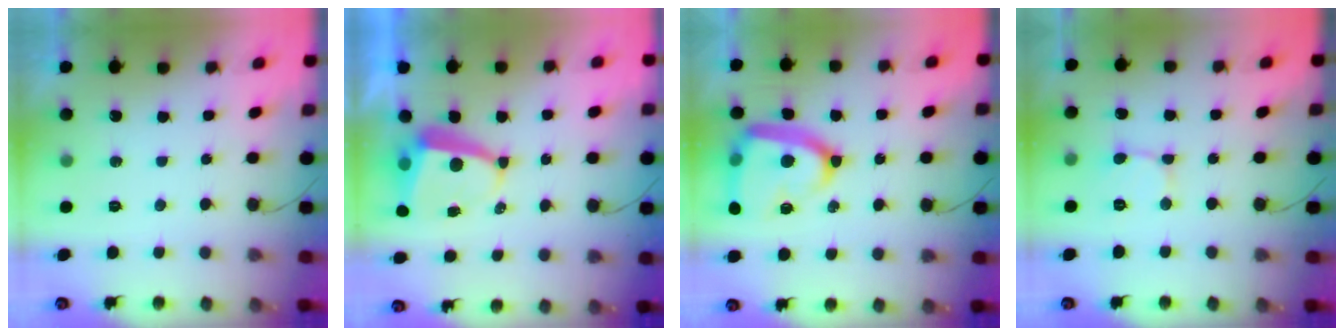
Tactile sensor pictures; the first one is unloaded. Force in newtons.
{"total": 5.8, "press": 5.7, "slide": 0.6}
{"total": 17.3, "press": 17.2, "slide": 1.5}
{"total": 2.3, "press": 2.3, "slide": 0.2}